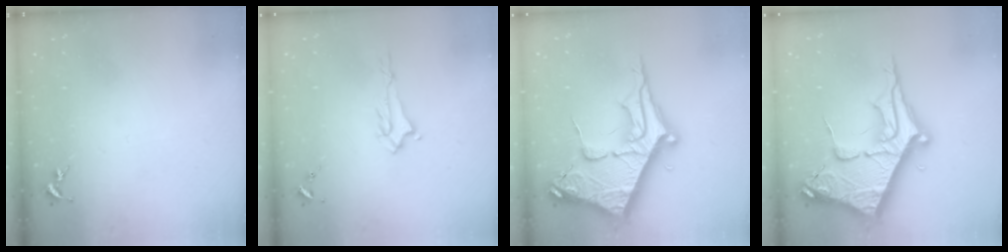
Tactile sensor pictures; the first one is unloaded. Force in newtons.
{"total": 1.4, "press": 1.3, "slide": 0.2}
{"total": 12.4, "press": 12.4, "slide": 1.4}
{"total": 12.4, "press": 12.4, "slide": 1.4}